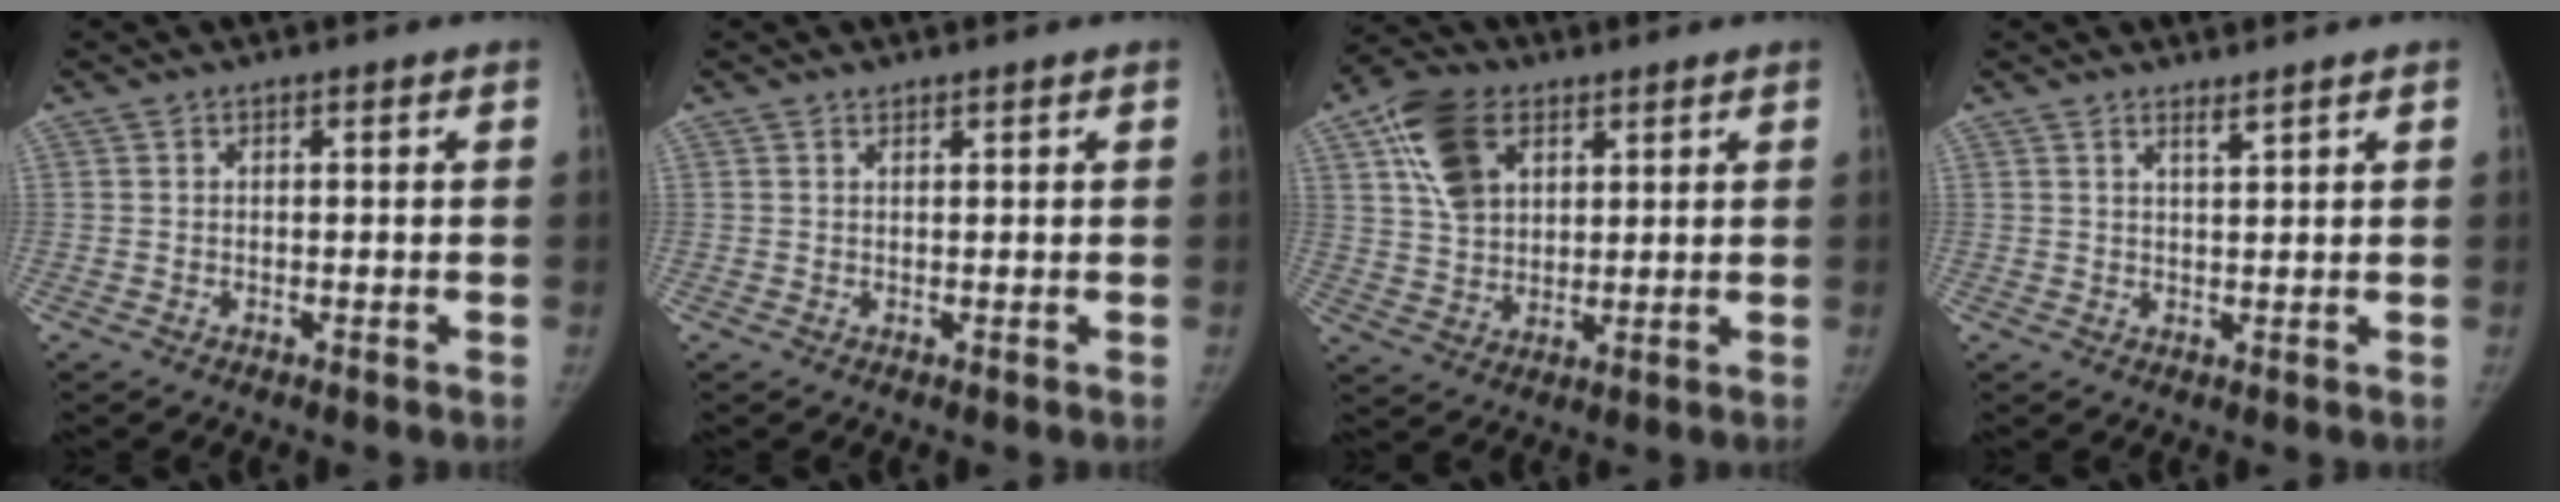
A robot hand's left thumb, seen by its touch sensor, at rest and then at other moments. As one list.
[{"total": 0.6, "force": [0.5, 0.3, 0.1], "torque": [0.003, -0.004, 0.006]}, {"total": 11.9, "force": [5.1, 7.9, 7.2], "torque": [-0.114, -0.006, 0.096]}, {"total": 1.6, "force": [1.3, 0.2, 0.9], "torque": [-0.012, -0.013, 0.025]}]